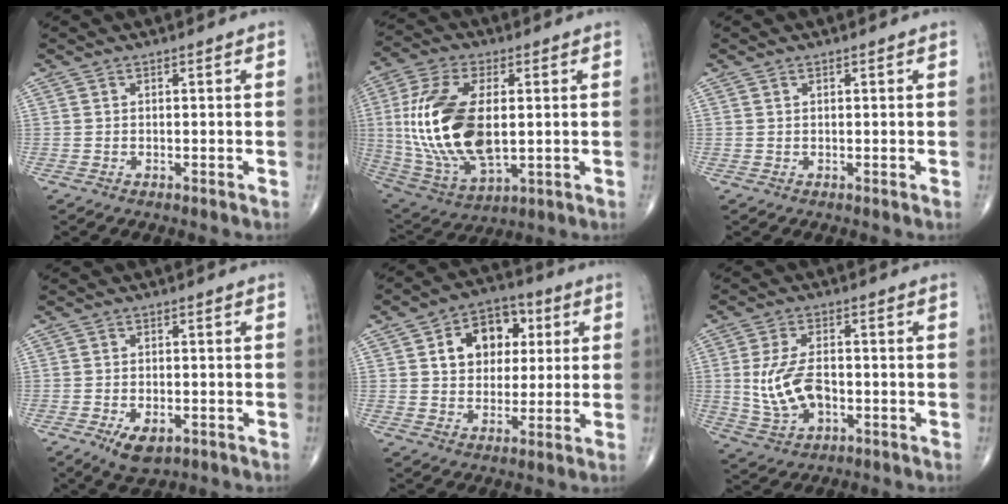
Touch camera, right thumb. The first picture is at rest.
{"total": 21.2, "force": [1.1, 10.7, 18.3], "torque": [-0.385, -0.015, 0.030]}
{"total": 0.0}
{"total": 5.4, "force": [-2.4, 2.8, 3.9], "torque": [-0.064, -0.001, -0.033]}
{"total": 12.2, "force": [3.3, 9.0, 7.5], "torque": [-0.068, 0.004, 0.050]}
{"total": 10.0, "force": [-0.8, 5.8, 8.2], "torque": [-0.156, 0.003, -0.008]}